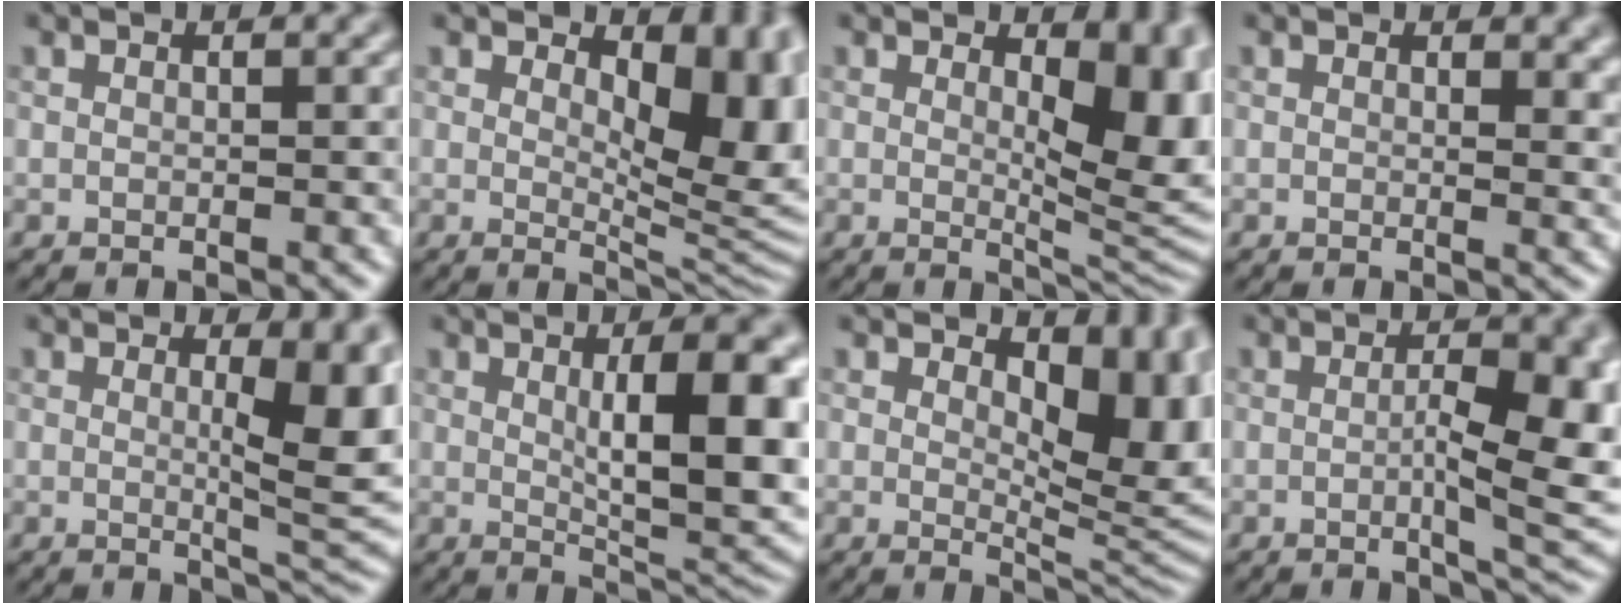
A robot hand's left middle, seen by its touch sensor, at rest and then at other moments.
{"total": 8.7, "force": [2.6, 4.4, 7.0], "torque": [-0.094, -0.018, 0.041]}
{"total": 7.7, "force": [1.8, 3.5, 6.6], "torque": [-0.086, -0.015, 0.033]}
{"total": 2.2, "force": [1.1, 1.1, 1.5], "torque": [-0.016, -0.006, 0.016]}
{"total": 7.1, "force": [1.0, 1.9, 6.8], "torque": [-0.083, -0.009, 0.020]}
{"total": 9.5, "force": [1.4, 2.8, 9.0], "torque": [-0.120, -0.006, 0.028]}
{"total": 7.8, "force": [2.5, 4.1, 6.2], "torque": [-0.085, -0.017, 0.038]}
{"total": 6.8, "force": [-0.6, 1.7, 6.6], "torque": [-0.100, -0.009, -0.005]}